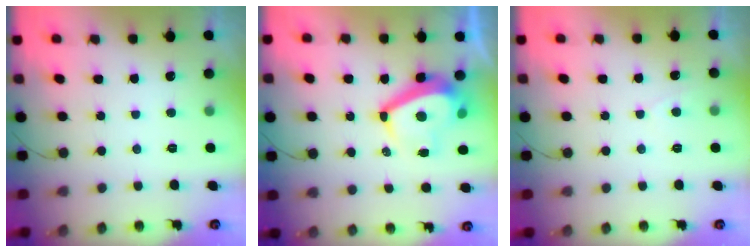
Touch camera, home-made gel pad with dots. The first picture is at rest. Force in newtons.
{"total": 10.4, "press": 10.1, "slide": 2.3}
{"total": 2.1, "press": 2.1, "slide": 0.3}